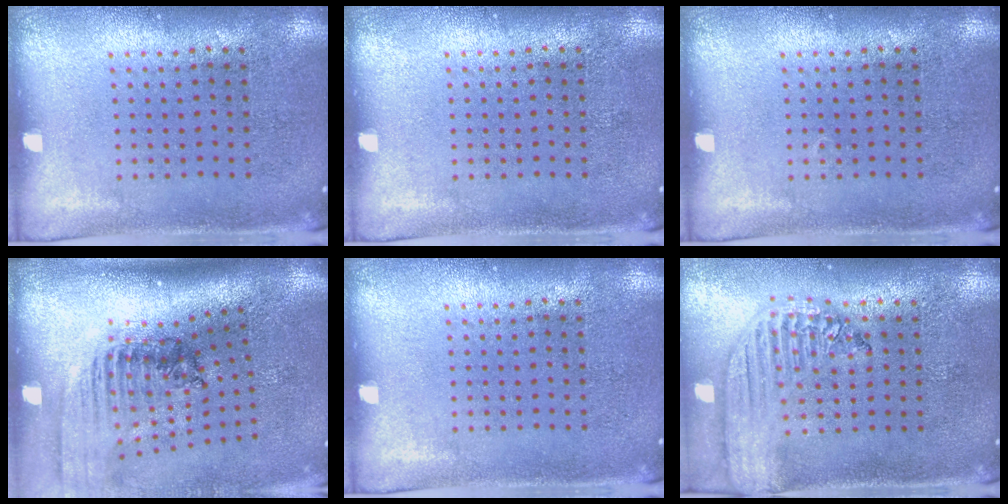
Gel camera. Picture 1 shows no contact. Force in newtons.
{"total": 0.0}
{"total": 0.0}
{"total": 1.8, "press": 1.4, "slide": 1.2}
{"total": 0.0}
{"total": 2.2, "press": 1.9, "slide": 1.1}